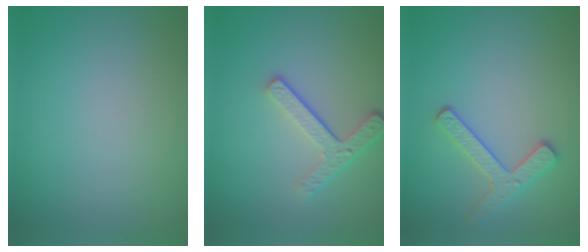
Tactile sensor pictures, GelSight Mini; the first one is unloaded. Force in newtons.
{"total": 3.5, "press": 2.6, "slide": 2.3}
{"total": 2.5, "press": 2.4, "slide": 0.5}